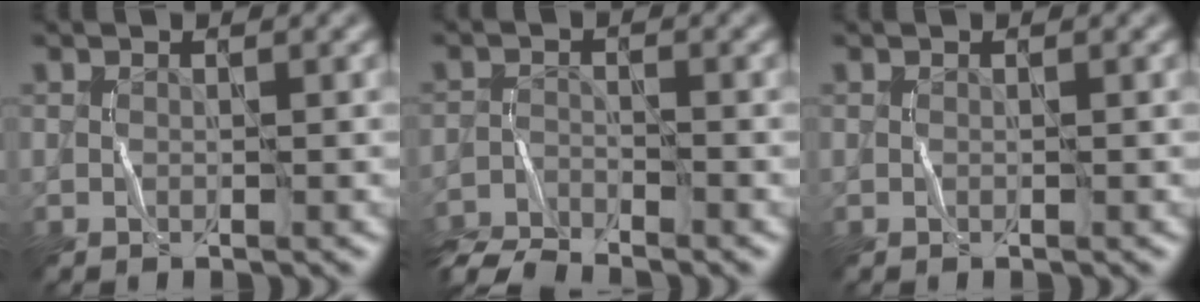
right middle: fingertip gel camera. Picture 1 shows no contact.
{"total": 4.3, "force": [-4.1, 0.4, 1.0], "torque": [-0.028, -0.010, -0.086]}
{"total": 0.0}